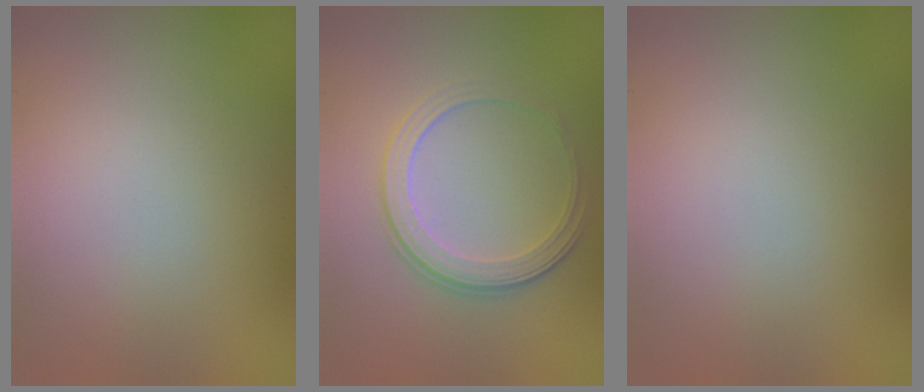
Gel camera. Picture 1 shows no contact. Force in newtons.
{"total": 3.4, "press": 2.7, "slide": 2.1}
{"total": 0.0}